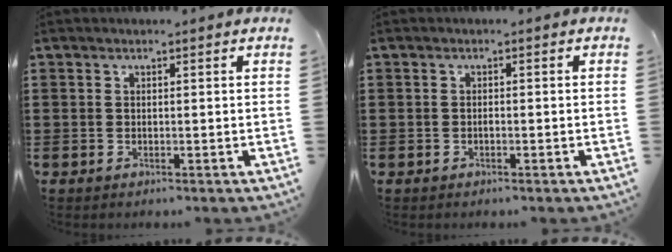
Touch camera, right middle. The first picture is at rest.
{"total": 0.5, "force": [-0.3, 0.3, 0.3], "torque": [-0.008, -0.001, -0.006]}